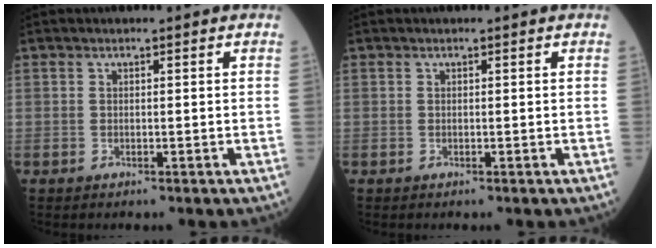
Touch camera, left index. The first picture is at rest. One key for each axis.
{"total": 0.0}